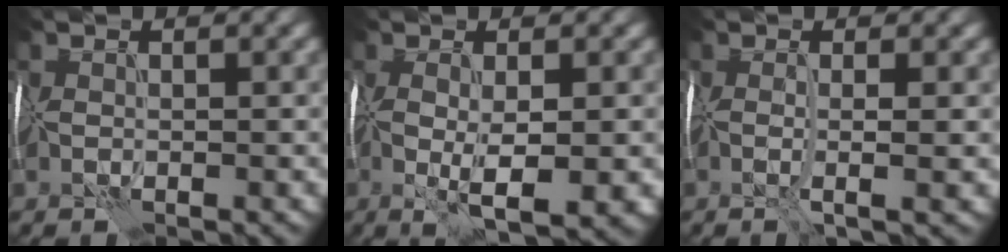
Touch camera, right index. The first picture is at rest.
{"total": 4.8, "force": [-0.9, 1.3, 4.5], "torque": [-0.082, -0.009, -0.010]}
{"total": 2.5, "force": [-0.1, 0.5, 2.5], "torque": [-0.034, -0.002, -0.004]}